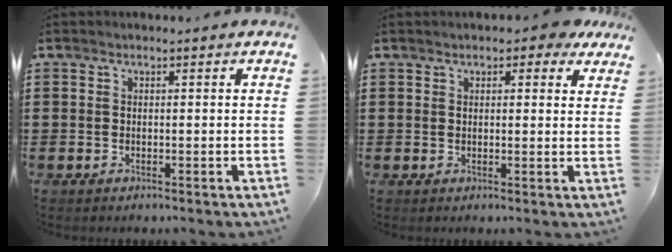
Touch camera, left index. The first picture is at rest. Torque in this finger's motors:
{"motor_torque": [2.15, -0.01, 0.60, 0.04]}